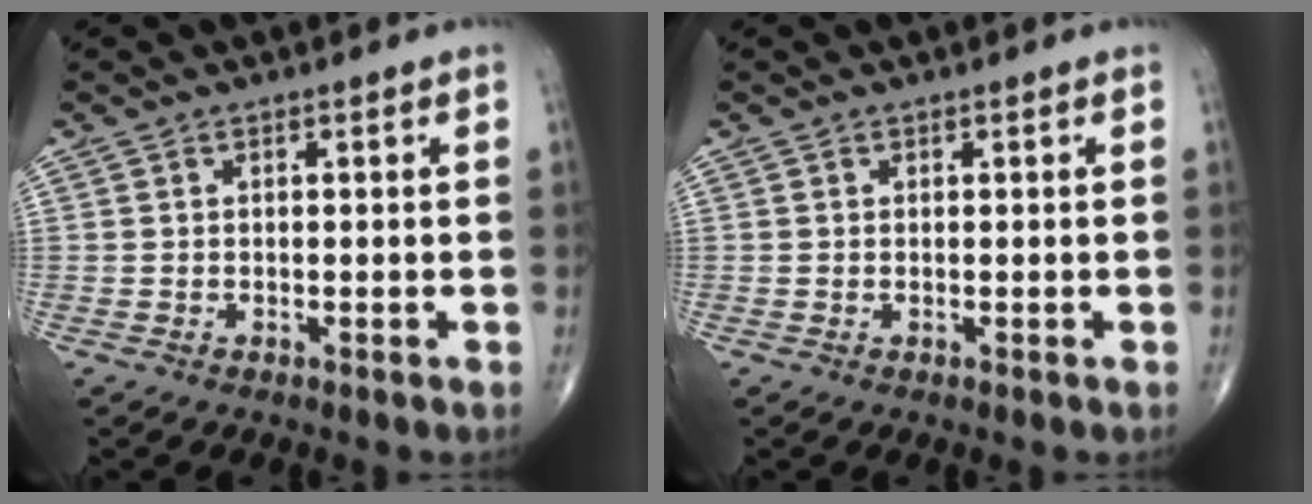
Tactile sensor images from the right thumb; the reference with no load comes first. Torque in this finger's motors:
{"motor_torque": [1.44, 1.40, -0.06, -0.11, 0.00]}